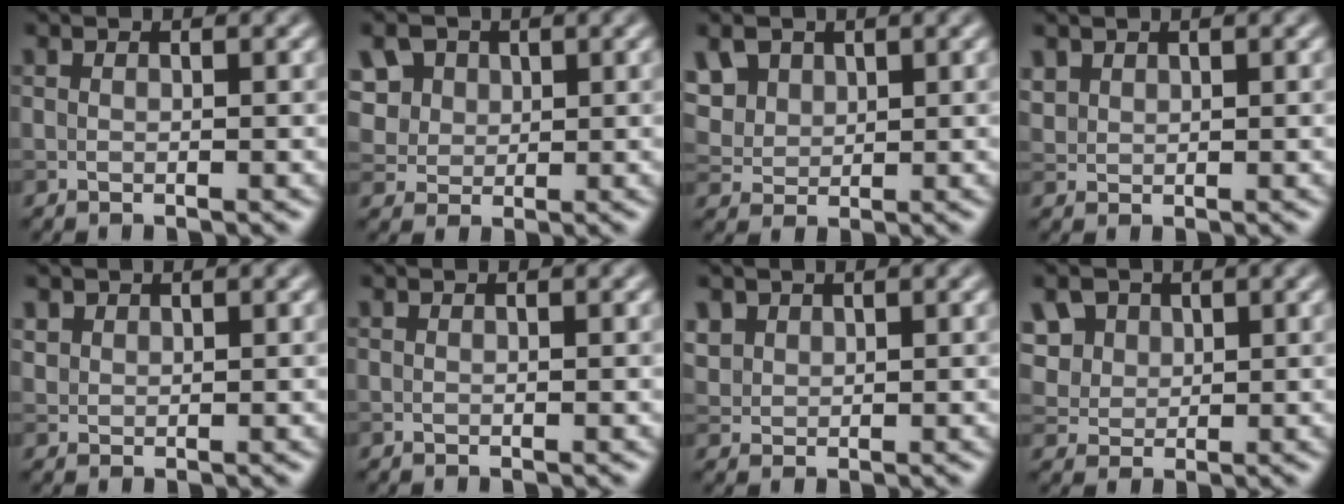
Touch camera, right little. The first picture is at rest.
{"total": 8.9, "force": [4.2, 6.7, 4.1], "torque": [-0.093, 0.025, 0.060]}
{"total": 5.8, "force": [2.8, 4.2, 2.9], "torque": [-0.091, 0.014, 0.054]}
{"total": 1.3, "force": [1.0, 0.9, 0.2], "torque": [-0.007, 0.001, 0.026]}
{"total": 1.1, "force": [0.8, 0.8, 0.1], "torque": [-0.002, 0.000, 0.019]}
{"total": 0.0}
{"total": 1.8, "force": [1.1, 1.4, 0.5], "torque": [-0.017, -0.006, 0.031]}
{"total": 7.8, "force": [3.7, 5.9, 3.6], "torque": [-0.092, 0.022, 0.056]}